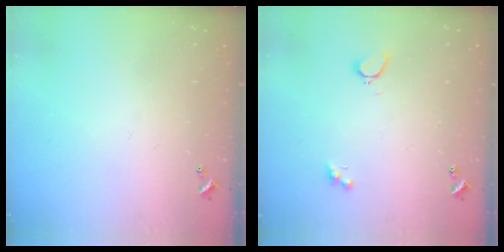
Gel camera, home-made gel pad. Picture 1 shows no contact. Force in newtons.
{"total": 3.7, "press": 3.6, "slide": 0.7}